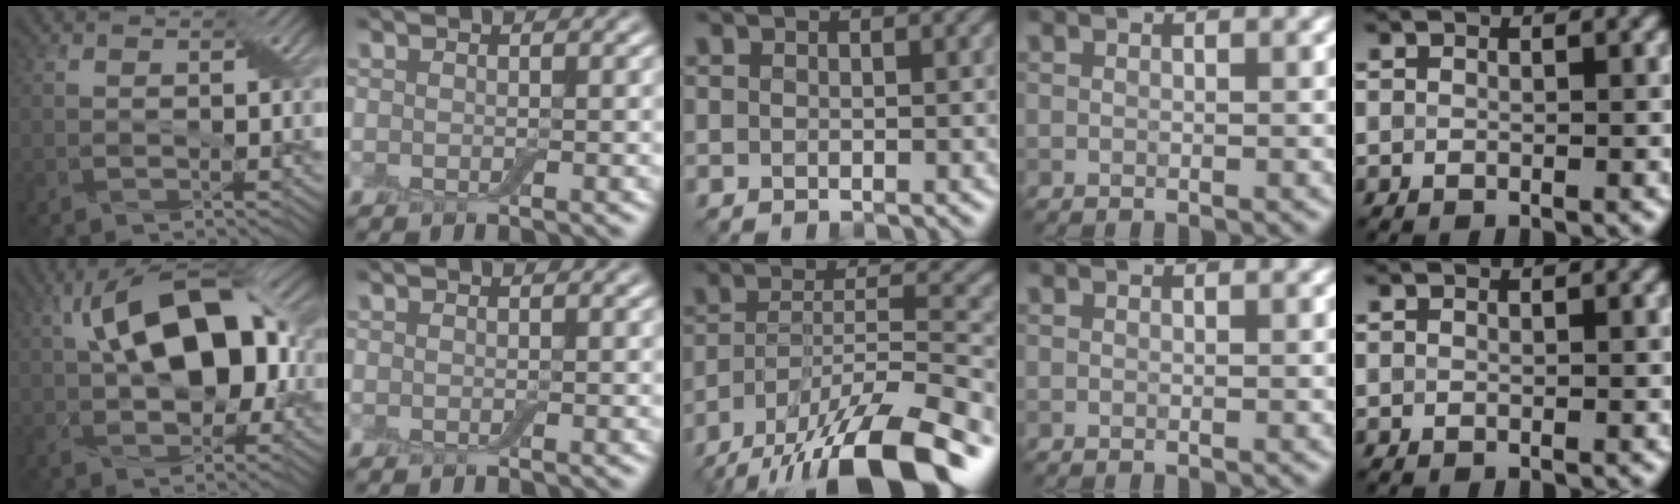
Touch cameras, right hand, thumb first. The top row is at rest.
{"thumb": {"total": 15.5, "force": [2.7, 8.3, 12.7], "torque": [-0.205, 0.034, 0.033]}, "middle": {"total": 14.3, "force": [-10.6, 4.1, 8.7], "torque": [-0.166, -0.008, -0.179]}}